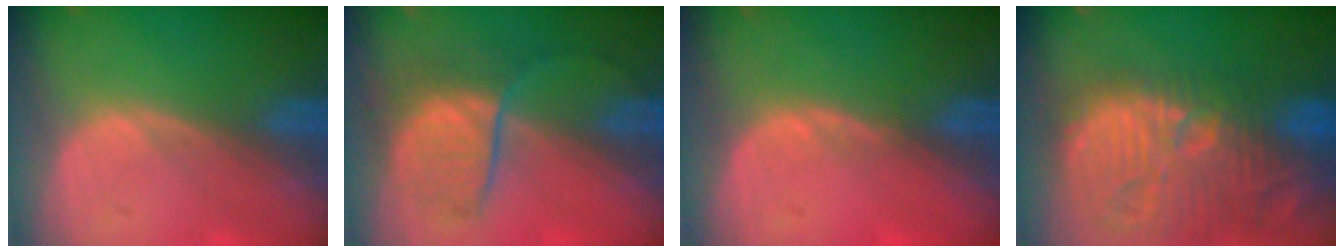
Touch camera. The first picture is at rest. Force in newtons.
{"total": 7.0, "press": 6.9, "slide": 0.8}
{"total": 0.7, "press": 0.7, "slide": 0.2}
{"total": 15.2, "press": 13.3, "slide": 7.4}